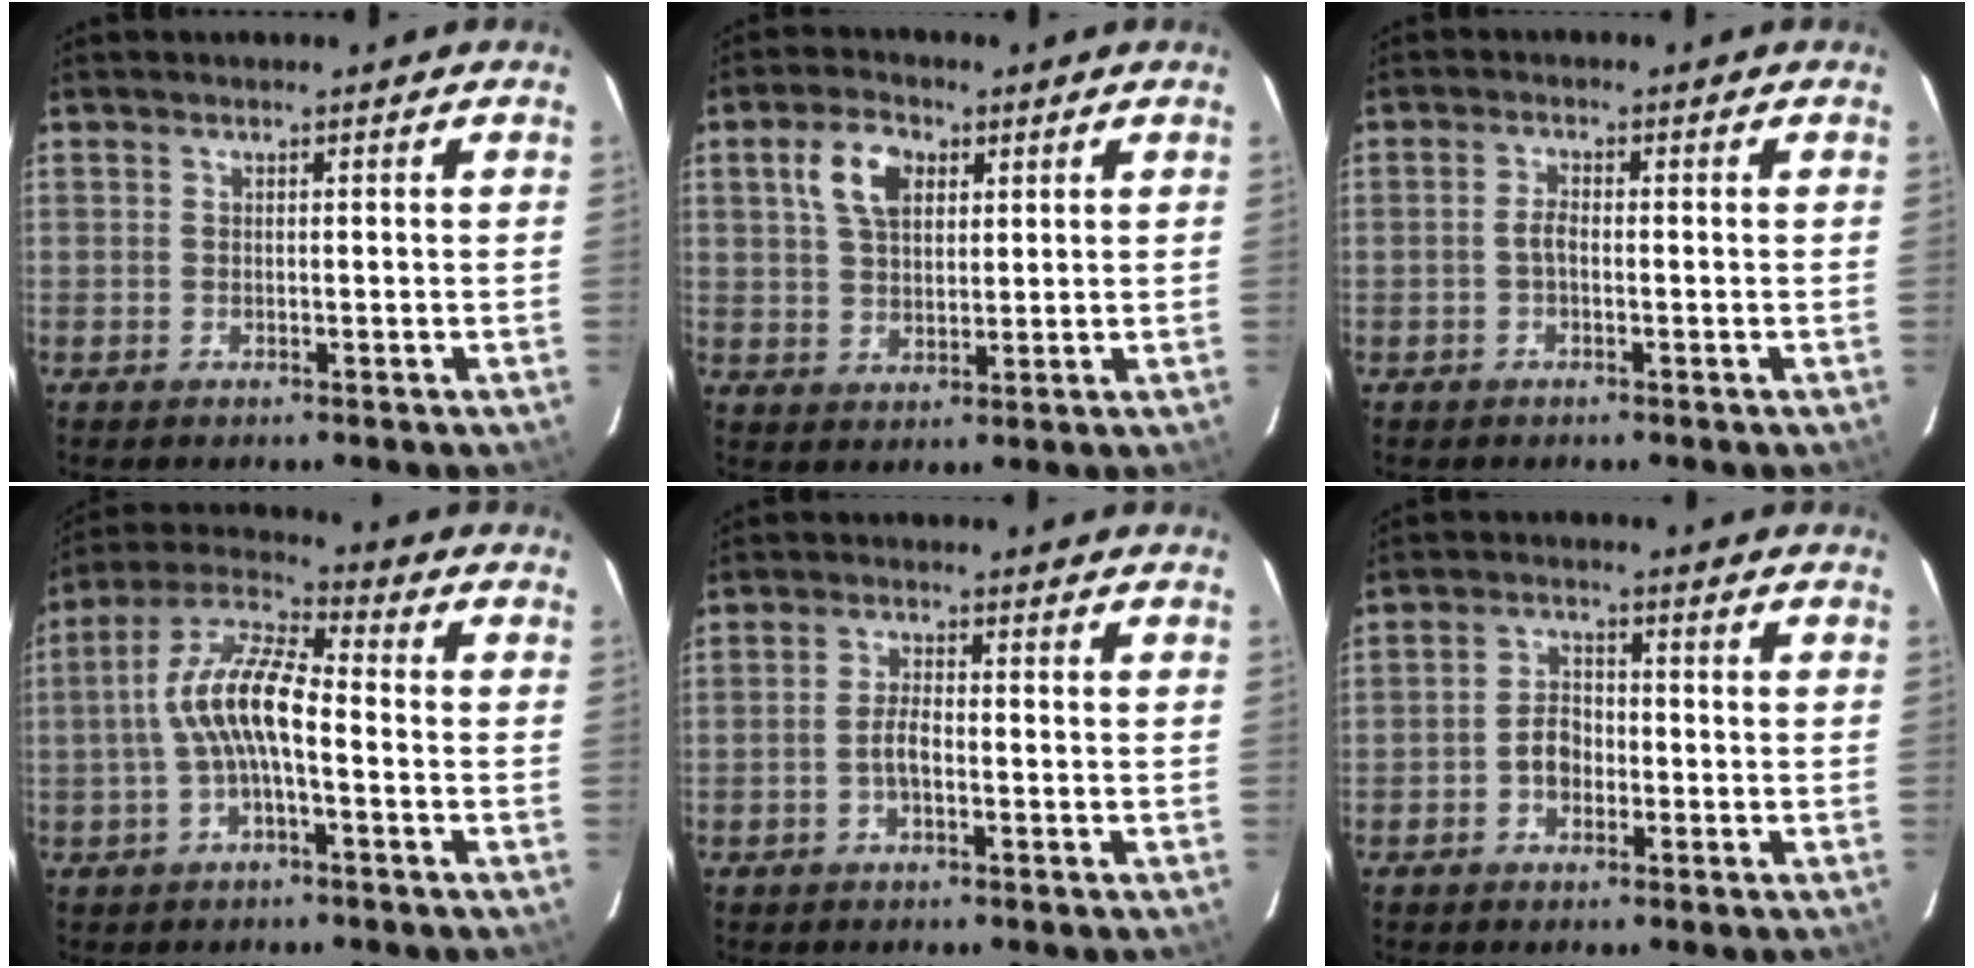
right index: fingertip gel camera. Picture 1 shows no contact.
{"total": 7.5, "force": [3.0, 4.4, 5.2], "torque": [-0.101, 0.022, 0.056]}
{"total": 1.9, "force": [-0.5, 0.8, 1.7], "torque": [-0.036, 0.006, -0.012]}
{"total": 10.3, "force": [-1.7, 2.9, 9.8], "torque": [-0.206, 0.018, -0.035]}
{"total": 2.9, "force": [-1.1, 0.9, 2.5], "torque": [-0.052, 0.005, -0.021]}
{"total": 3.9, "force": [-1.4, 2.8, 2.3], "torque": [-0.044, 0.011, -0.024]}